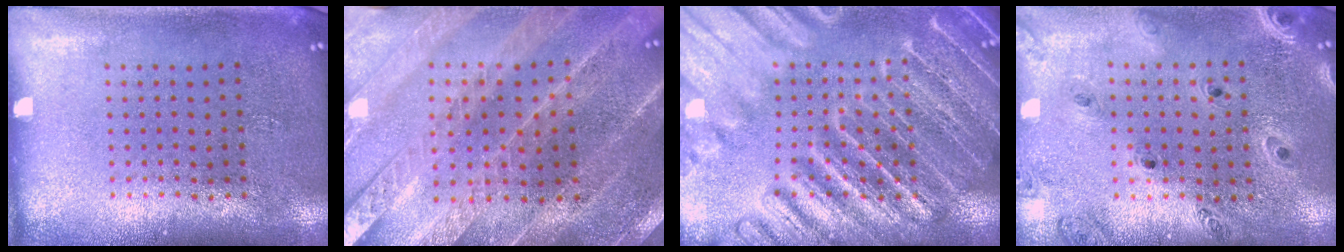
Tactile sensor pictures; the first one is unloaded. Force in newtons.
{"total": 2.5, "press": 2.5, "slide": 0.3}
{"total": 4.7, "press": 4.7, "slide": 0.5}
{"total": 0.9, "press": 0.9, "slide": 0.1}